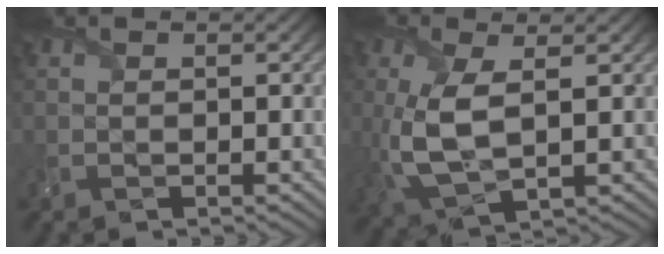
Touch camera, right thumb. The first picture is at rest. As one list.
[{"total": 7.8, "force": [0.5, 3.4, 7.0], "torque": [-0.176, -0.005, 0.012]}]